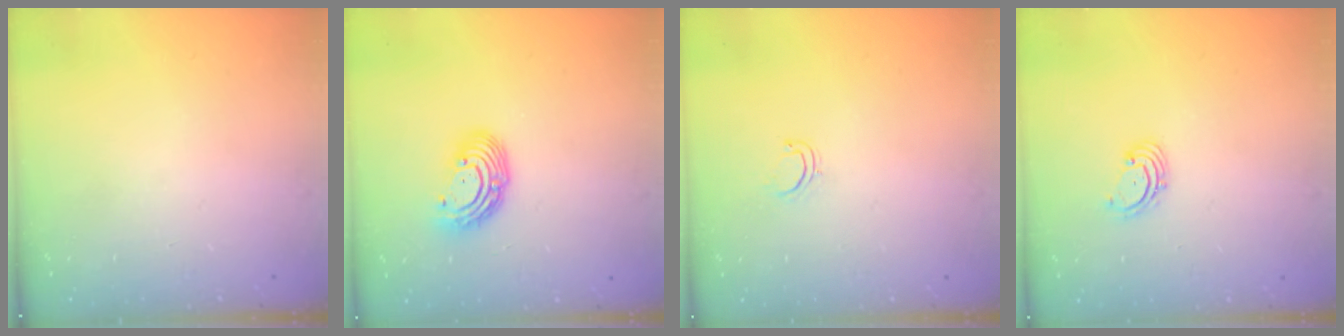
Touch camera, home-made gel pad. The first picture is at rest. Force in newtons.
{"total": 9.8, "press": 9.7, "slide": 0.9}
{"total": 4.1, "press": 4.1, "slide": 0.7}
{"total": 1.8, "press": 1.7, "slide": 0.6}